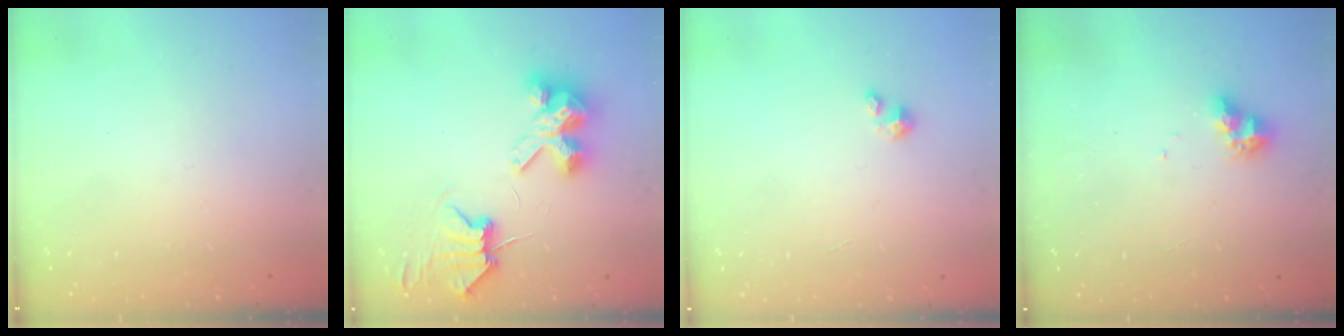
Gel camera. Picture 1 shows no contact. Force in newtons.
{"total": 6.3, "press": 6.3, "slide": 0.8}
{"total": 0.6, "press": 0.6, "slide": 0.3}
{"total": 7.4, "press": 7.3, "slide": 1.0}